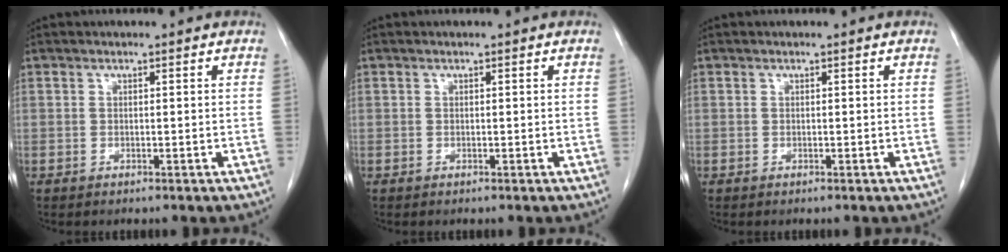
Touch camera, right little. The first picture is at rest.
{"total": 0.0}
{"total": 0.0}